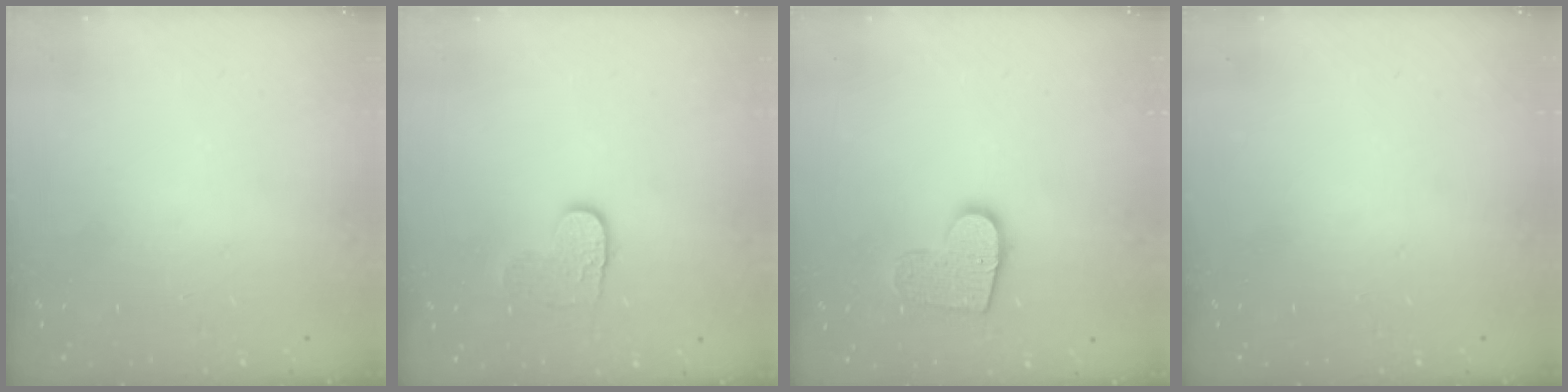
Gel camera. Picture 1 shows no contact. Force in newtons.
{"total": 5.2, "press": 5.2, "slide": 0.2}
{"total": 11.3, "press": 11.3, "slide": 0.7}
{"total": 0.0}